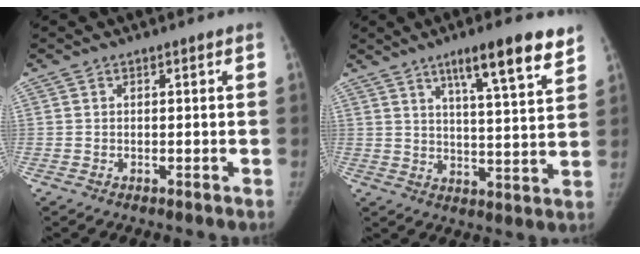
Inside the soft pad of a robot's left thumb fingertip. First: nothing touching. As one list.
[{"total": 12.8, "force": [8.3, 2.1, 9.5], "torque": [-0.126, -0.037, 0.125]}]